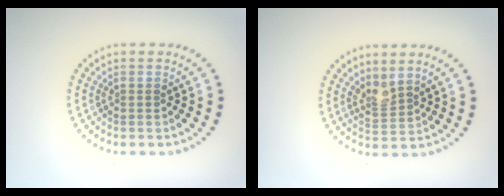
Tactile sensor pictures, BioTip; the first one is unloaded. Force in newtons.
{"total": 2.0, "press": 1.5, "slide": 1.3}